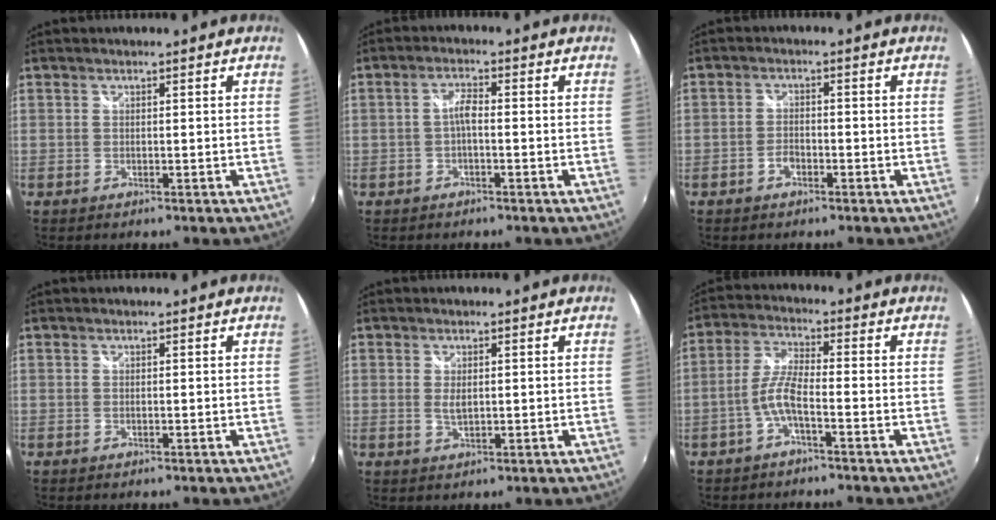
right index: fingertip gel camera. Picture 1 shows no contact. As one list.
[{"total": 2.5, "force": [-0.8, 0.6, 2.3], "torque": [-0.049, 0.007, -0.016]}, {"total": 2.5, "force": [-1.5, 1.3, 1.5], "torque": [-0.035, 0.003, -0.031]}, {"total": 0.0}, {"total": 2.4, "force": [0.1, 1.1, 2.1], "torque": [-0.038, -0.003, 0.003]}, {"total": 5.3, "force": [-2.5, 0.9, 4.6], "torque": [-0.105, 0.010, -0.049]}]